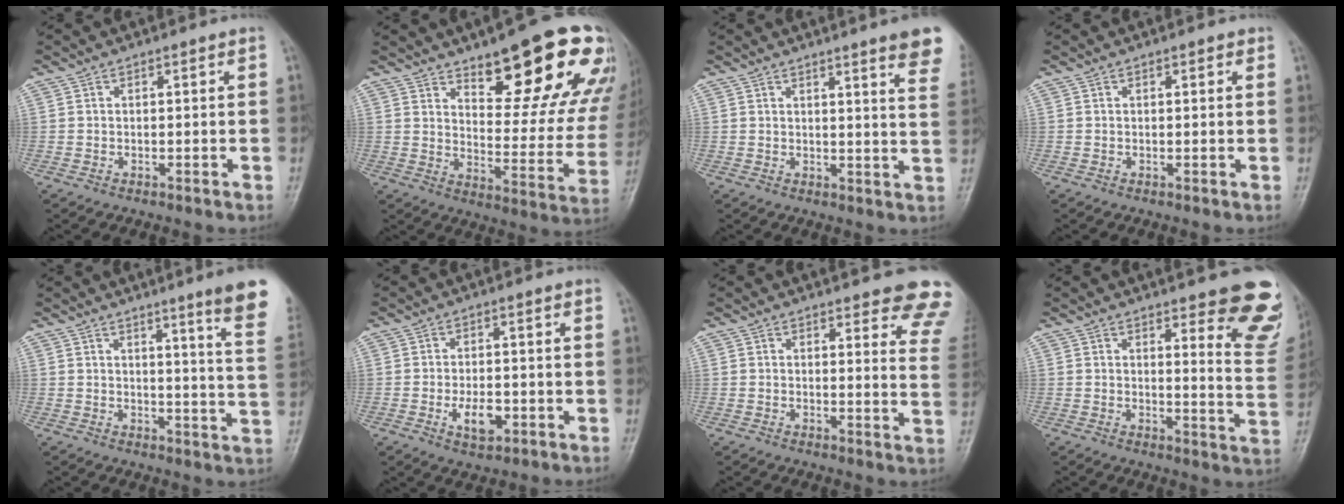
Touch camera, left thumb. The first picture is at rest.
{"total": 22.5, "force": [14.2, 7.3, 15.9], "torque": [-0.160, -0.080, 0.198]}
{"total": 11.0, "force": [7.8, 1.1, 7.6], "torque": [-0.070, -0.033, 0.074]}
{"total": 0.9, "force": [0.5, 0.4, 0.6], "torque": [-0.007, -0.001, 0.004]}
{"total": 12.7, "force": [8.3, 0.0, 9.6], "torque": [-0.111, -0.051, 0.089]}
{"total": 5.1, "force": [-1.6, 2.8, 4.0], "torque": [-0.062, 0.001, -0.022]}
{"total": 12.6, "force": [10.7, 3.2, 5.8], "torque": [-0.021, -0.062, 0.095]}
{"total": 14.3, "force": [8.9, 3.9, 10.5], "torque": [-0.079, -0.059, 0.097]}